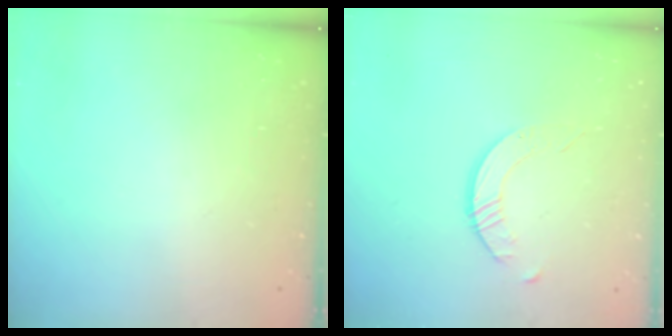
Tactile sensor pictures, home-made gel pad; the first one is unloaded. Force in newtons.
{"total": 3.1, "press": 3.1, "slide": 0.3}